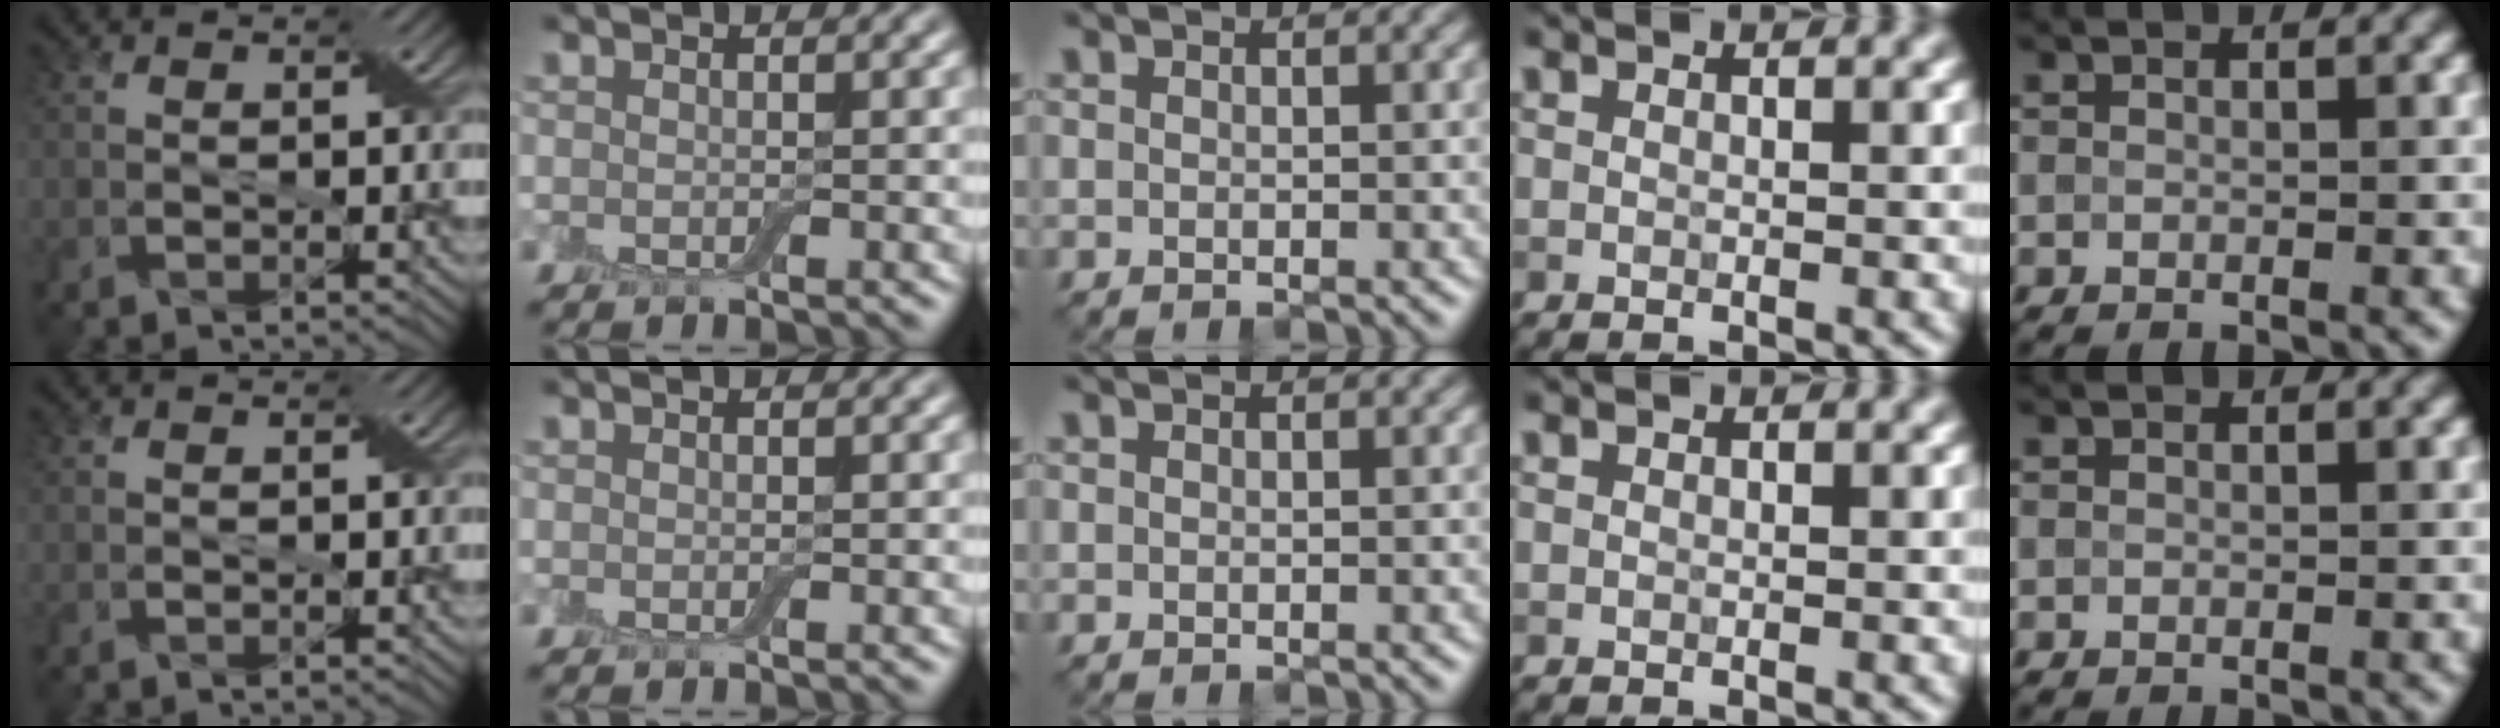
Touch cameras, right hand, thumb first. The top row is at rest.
{}